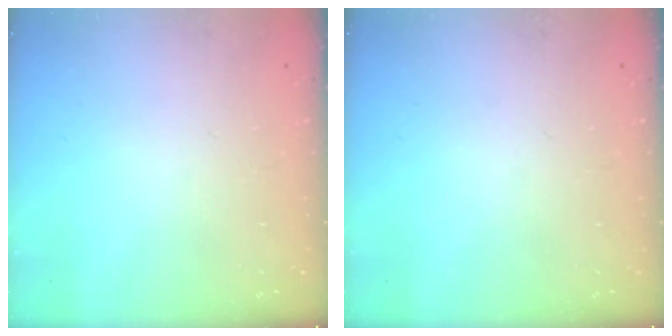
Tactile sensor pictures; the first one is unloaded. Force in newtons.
{"total": 0.0}